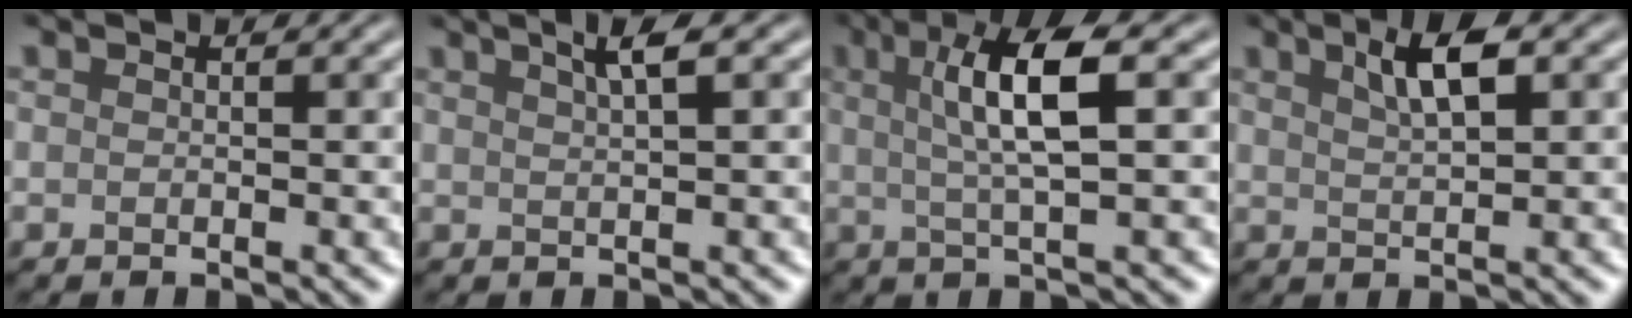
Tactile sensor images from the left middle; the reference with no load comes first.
{"total": 2.5, "force": [1.2, 0.4, 2.1], "torque": [-0.027, 0.011, 0.022]}
{"total": 5.7, "force": [0.9, 1.1, 5.5], "torque": [-0.099, 0.012, 0.023]}
{"total": 3.3, "force": [1.3, 0.8, 2.9], "torque": [-0.057, 0.007, 0.031]}